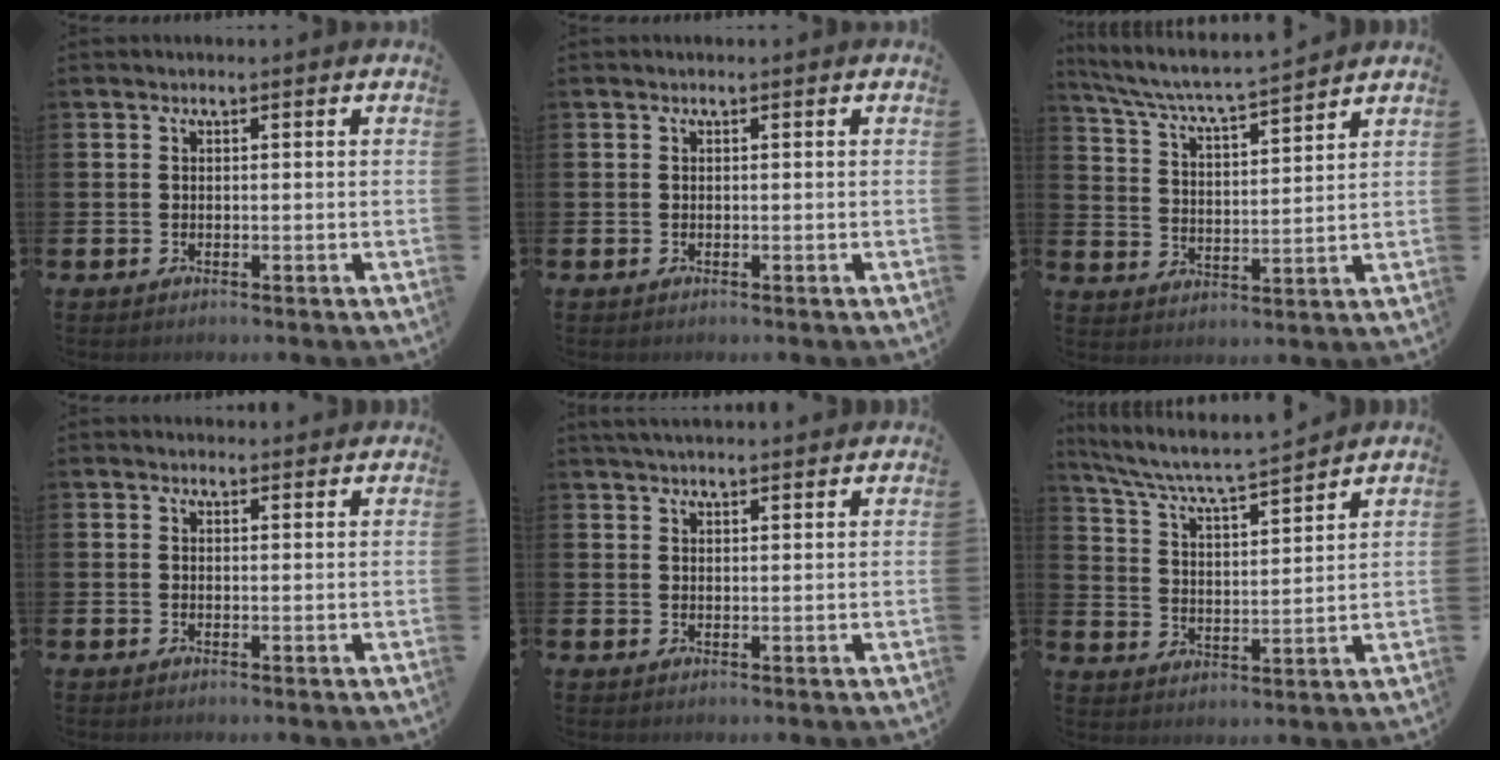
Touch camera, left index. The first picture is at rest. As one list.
[{"total": 0.0}, {"total": 5.8, "force": [5.5, -0.1, 1.7], "torque": [-0.057, -0.044, 0.090]}, {"total": 1.1, "force": [1.1, 0.3, 0.0], "torque": [0.005, -0.002, 0.019]}, {"total": 2.9, "force": [2.8, 0.2, 0.6], "torque": [-0.018, -0.007, 0.052]}, {"total": 6.3, "force": [6.0, 0.0, 2.0], "torque": [-0.064, -0.051, 0.099]}]